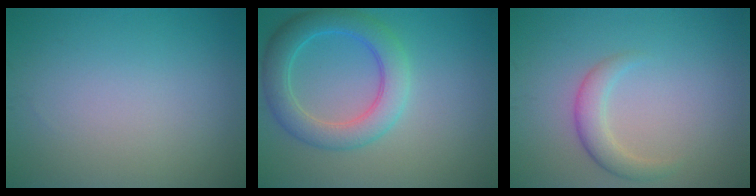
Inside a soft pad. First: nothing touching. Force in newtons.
{"total": 5.2, "press": 5.2, "slide": 0.2}
{"total": 2.4, "press": 2.4, "slide": 0.1}